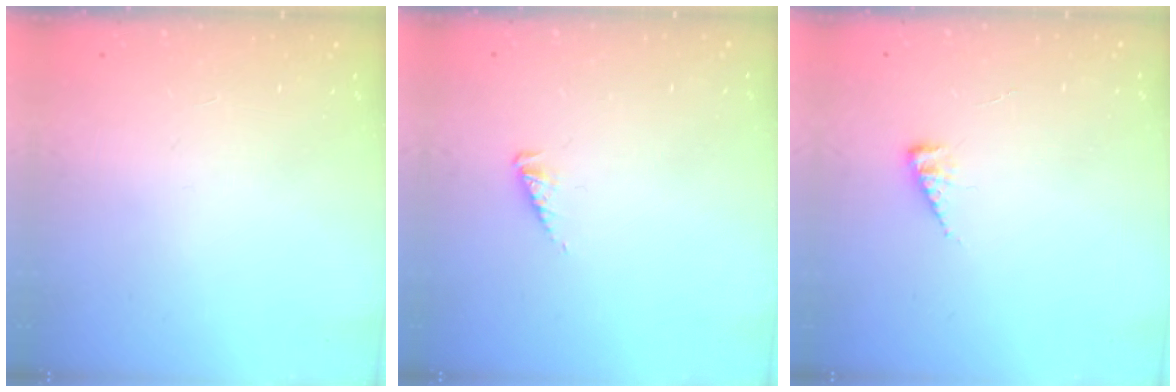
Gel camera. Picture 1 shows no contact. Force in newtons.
{"total": 2.5, "press": 2.4, "slide": 0.4}
{"total": 5.2, "press": 5.2, "slide": 0.5}